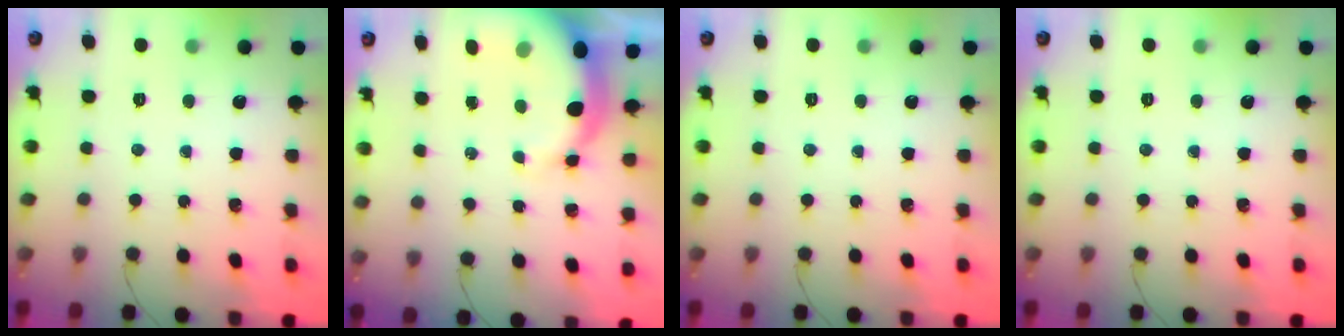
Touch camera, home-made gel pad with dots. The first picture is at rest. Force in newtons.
{"total": 7.4, "press": 7.2, "slide": 1.7}
{"total": 0.0}
{"total": 0.0}